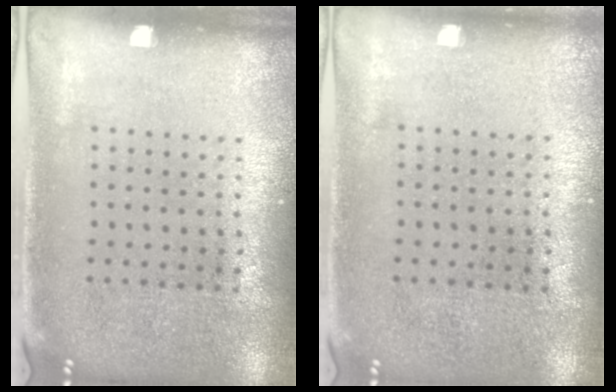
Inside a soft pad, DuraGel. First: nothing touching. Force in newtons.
{"total": 0.0}